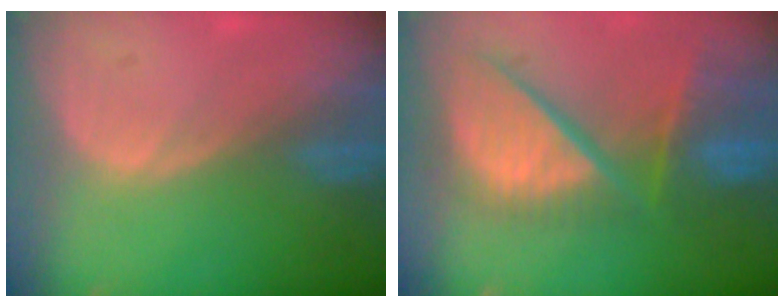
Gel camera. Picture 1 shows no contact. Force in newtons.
{"total": 12.6, "press": 10.3, "slide": 7.2}